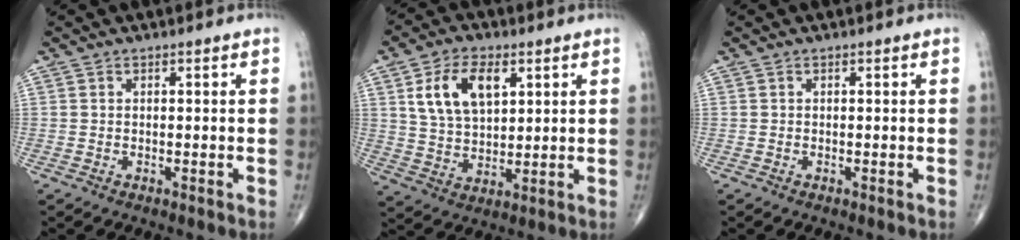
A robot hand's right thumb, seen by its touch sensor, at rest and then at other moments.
{"total": 11.6, "force": [4.4, 6.8, 8.3], "torque": [-0.136, -0.012, 0.087]}
{"total": 0.0}